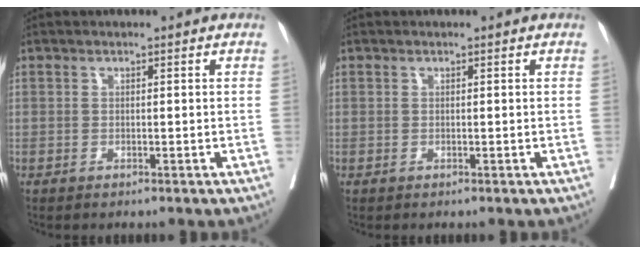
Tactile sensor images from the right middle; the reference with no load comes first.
{"total": 0.0}